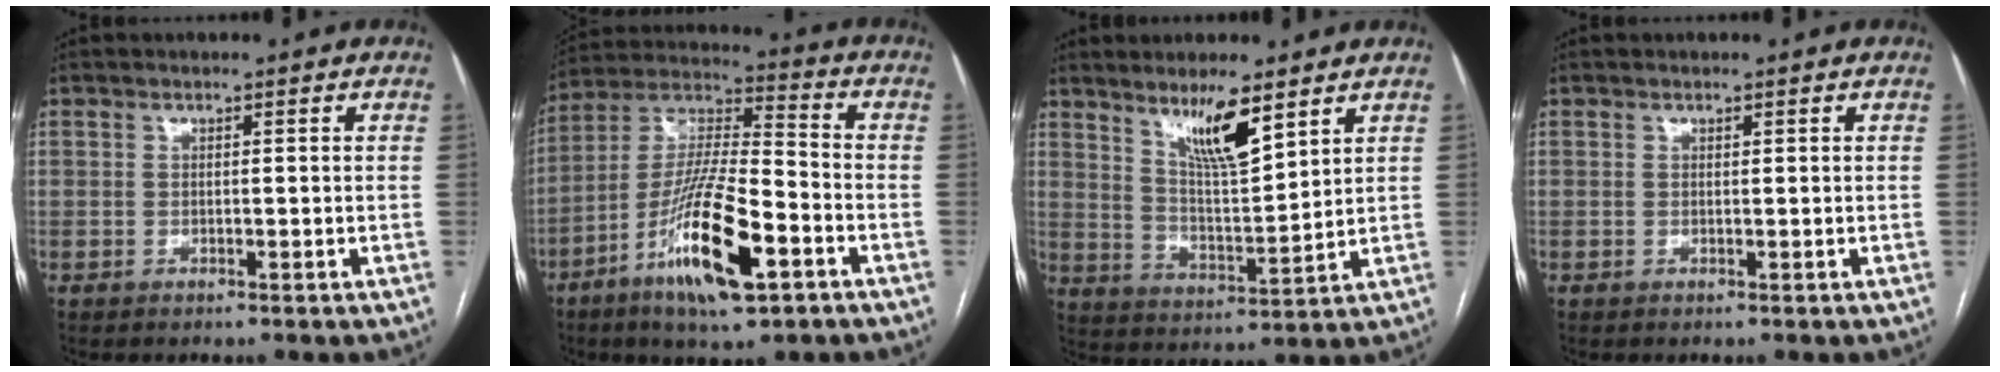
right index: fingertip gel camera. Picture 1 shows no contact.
{"total": 17.0, "force": [-7.6, 3.2, 14.9], "torque": [-0.292, -0.014, -0.133]}
{"total": 9.1, "force": [6.0, 1.1, 6.8], "torque": [-0.122, -0.012, 0.114]}
{"total": 0.0}